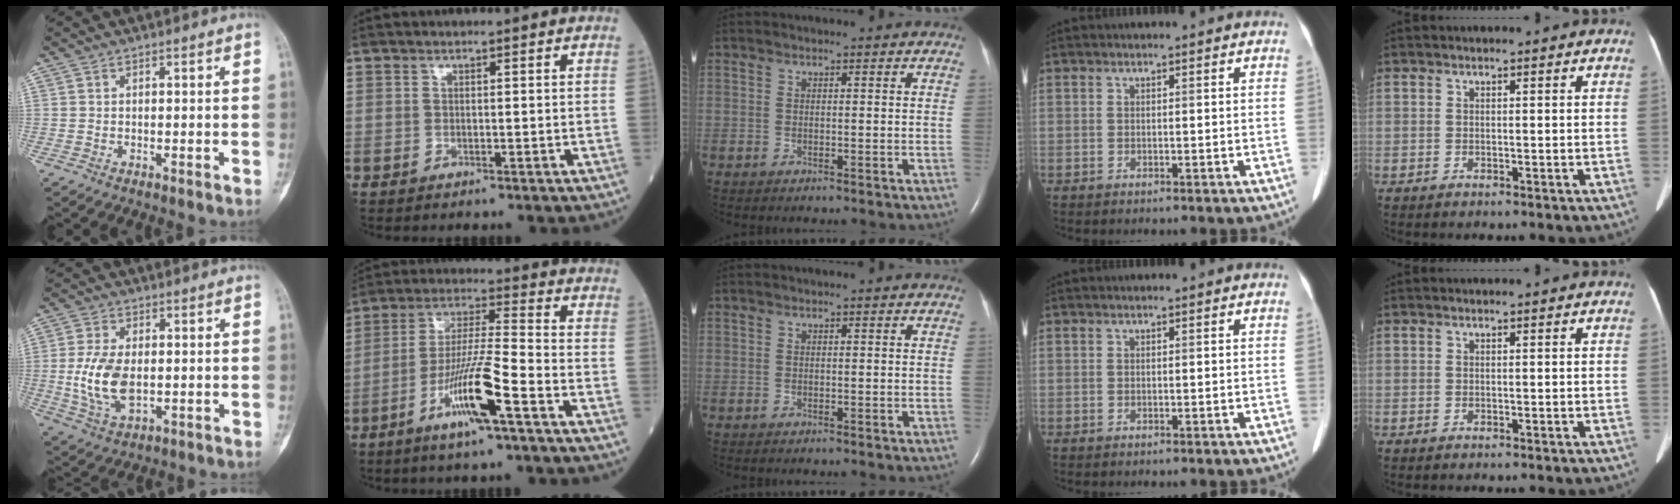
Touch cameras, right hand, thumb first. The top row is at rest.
{"thumb": {"total": 10.3, "force": [-0.6, 5.7, 8.5], "torque": [-0.172, -0.005, -0.006]}, "index": {"total": 11.6, "force": [-5.8, -0.1, 10.1], "torque": [-0.196, -0.008, -0.111]}}